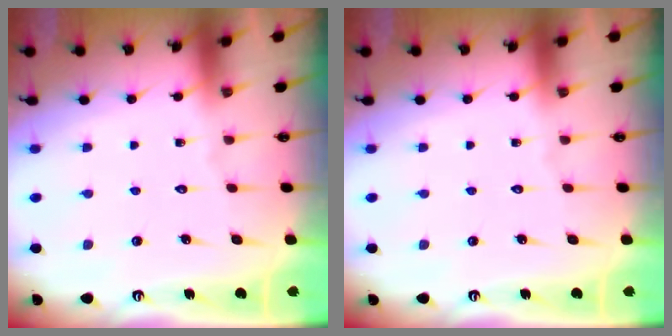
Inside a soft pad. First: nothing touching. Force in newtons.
{"total": 0.0}